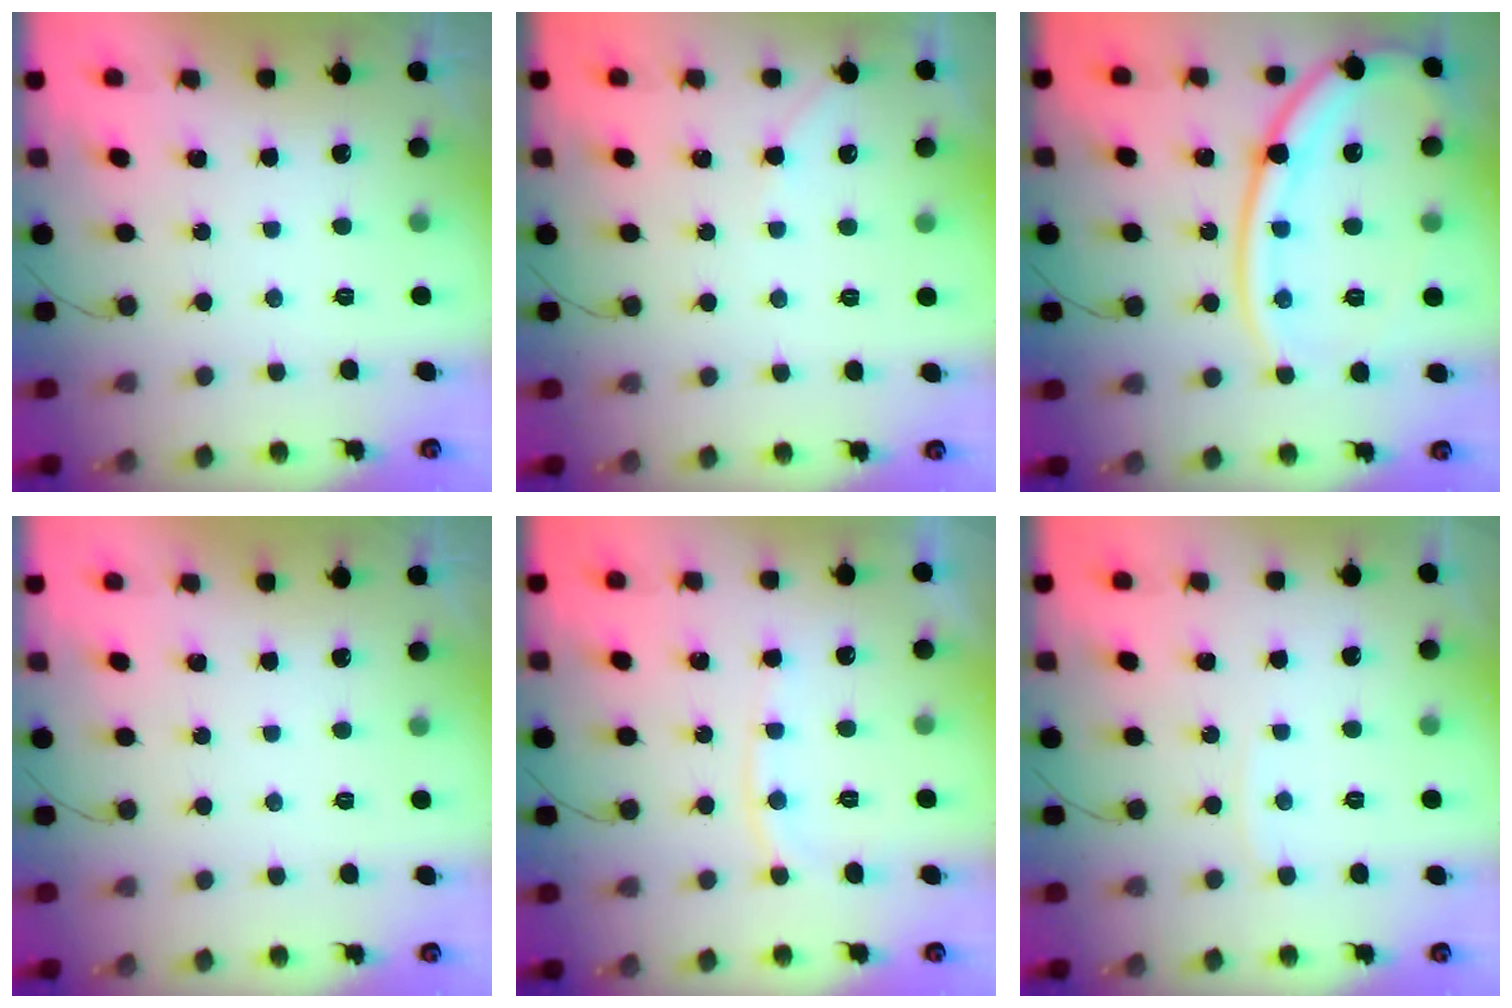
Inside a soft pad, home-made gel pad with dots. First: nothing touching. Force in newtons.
{"total": 3.0, "press": 2.9, "slide": 0.5}
{"total": 20.9, "press": 20.8, "slide": 2.4}
{"total": 0.0}
{"total": 7.7, "press": 7.6, "slide": 1.0}
{"total": 3.1, "press": 3.1, "slide": 0.2}